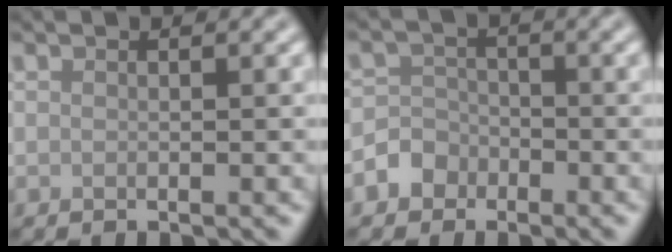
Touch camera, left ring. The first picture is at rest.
{"total": 2.7, "force": [-1.5, 2.2, 0.3], "torque": [0.017, 0.010, -0.041]}